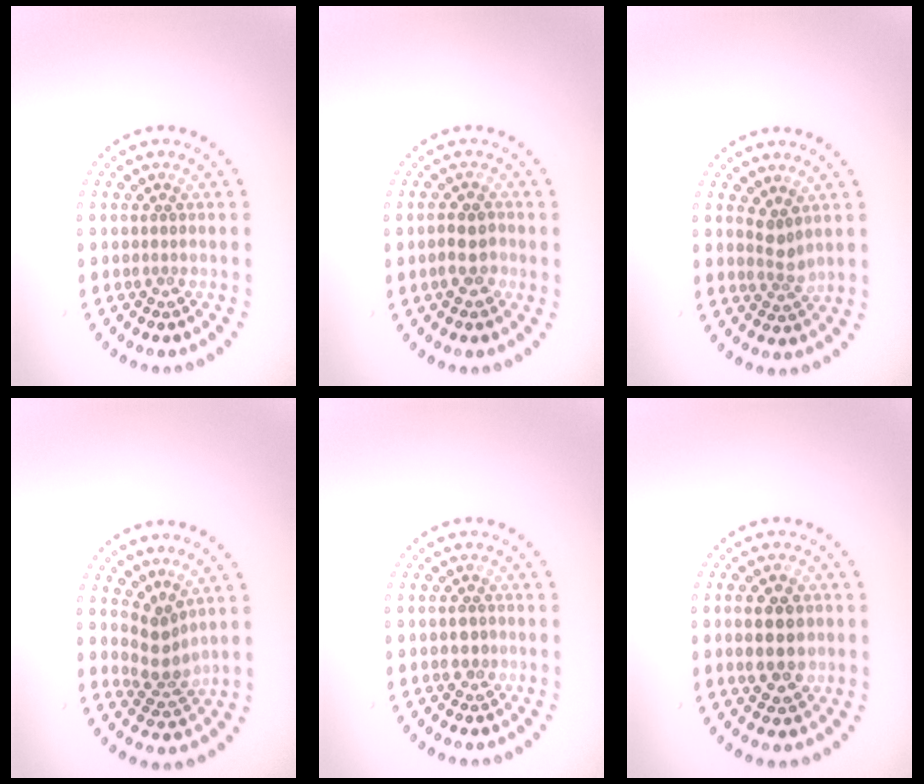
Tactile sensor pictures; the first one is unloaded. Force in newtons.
{"total": 2.1, "press": 2.0, "slide": 0.5}
{"total": 1.8, "press": 1.3, "slide": 1.3}
{"total": 2.6, "press": 2.0, "slide": 1.6}
{"total": 1.3, "press": 1.3, "slide": 0.1}
{"total": 3.9, "press": 3.8, "slide": 0.4}